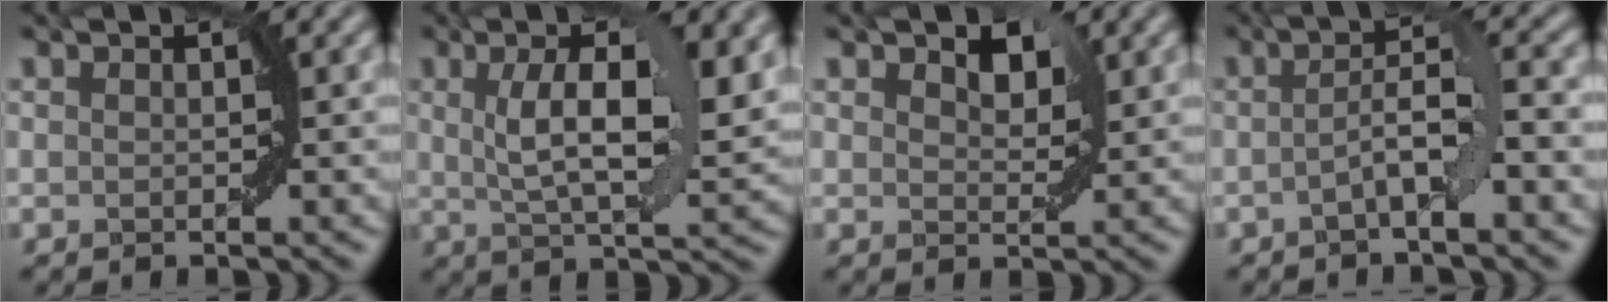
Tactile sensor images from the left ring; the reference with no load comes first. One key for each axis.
{"total": 8.1, "fx": 2.0, "fy": 2.6, "fz": 7.4, "tx": -0.121, "ty": 0.002, "tz": 0.032}
{"total": 2.1, "fx": 1.2, "fy": 1.1, "fz": 1.4, "tx": -0.023, "ty": -0.003, "tz": 0.020}
{"total": 3.6, "fx": -1.0, "fy": 0.4, "fz": 3.5, "tx": -0.058, "ty": 0.015, "tz": -0.024}